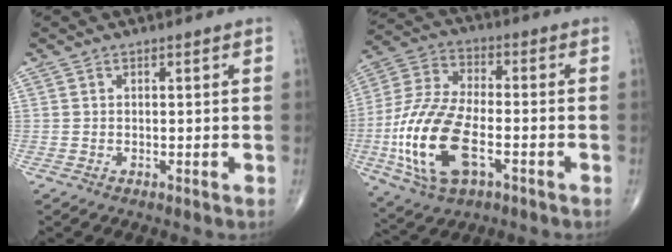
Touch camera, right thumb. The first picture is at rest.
{"total": 18.9, "force": [-5.3, 9.4, 15.5], "torque": [-0.331, 0.014, -0.095]}